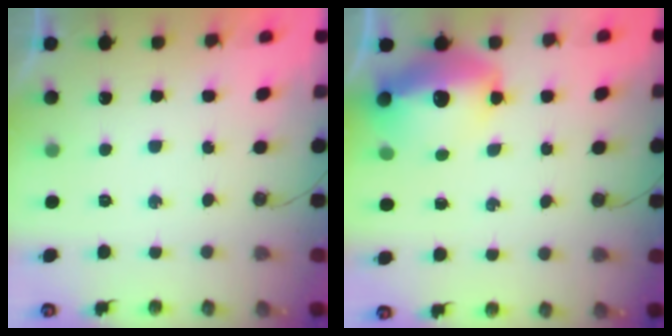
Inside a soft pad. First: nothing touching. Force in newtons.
{"total": 16.6, "press": 16.5, "slide": 1.6}